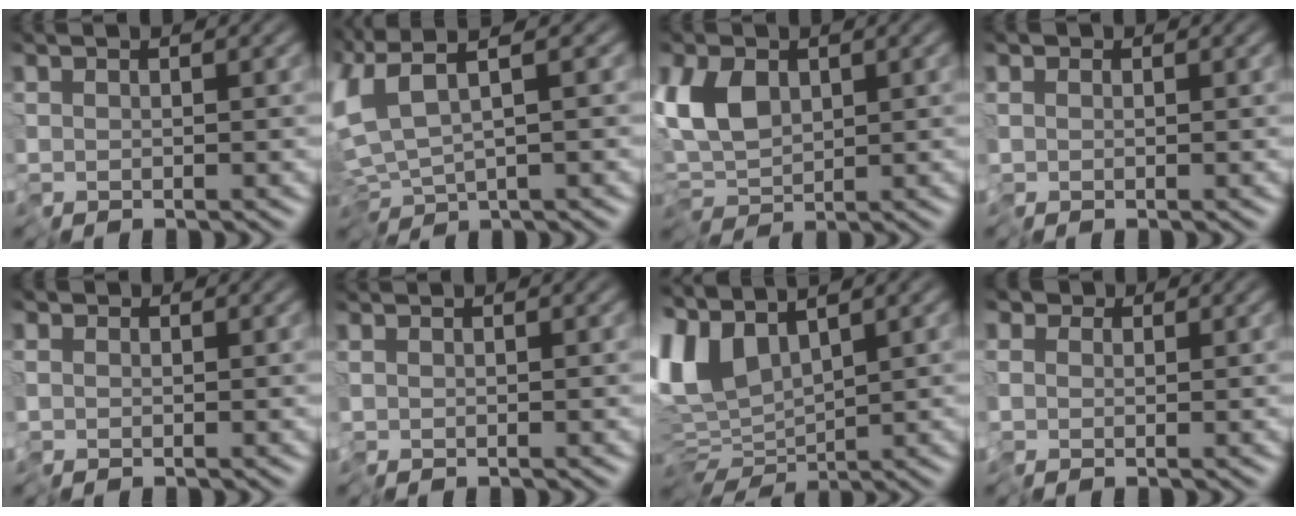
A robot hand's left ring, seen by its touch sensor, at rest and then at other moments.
{"total": 7.4, "force": [0.7, 3.9, 6.2], "torque": [-0.153, -0.011, 0.016]}
{"total": 4.4, "force": [-0.4, 3.0, 3.3], "torque": [-0.064, 0.003, -0.018]}
{"total": 1.3, "force": [0.2, 1.2, 0.4], "torque": [-0.015, 0.001, -0.001]}
{"total": 1.0, "force": [0.1, 1.0, 0.2], "torque": [-0.007, 0.000, -0.005]}
{"total": 0.0}
{"total": 7.5, "force": [1.3, 3.8, 6.2], "torque": [-0.143, -0.009, 0.025]}
{"total": 2.0, "force": [0.5, 1.9, 0.5], "torque": [-0.016, 0.001, 0.000]}